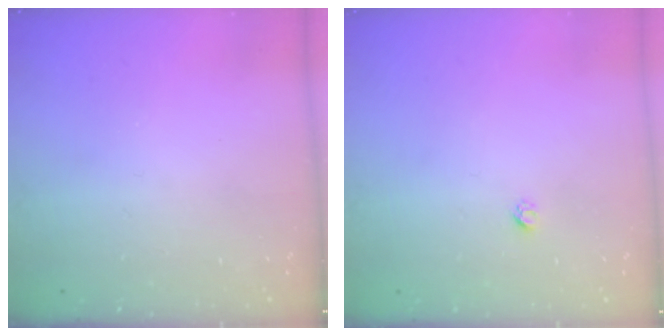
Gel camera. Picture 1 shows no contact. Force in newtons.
{"total": 1.9, "press": 1.9, "slide": 0.1}